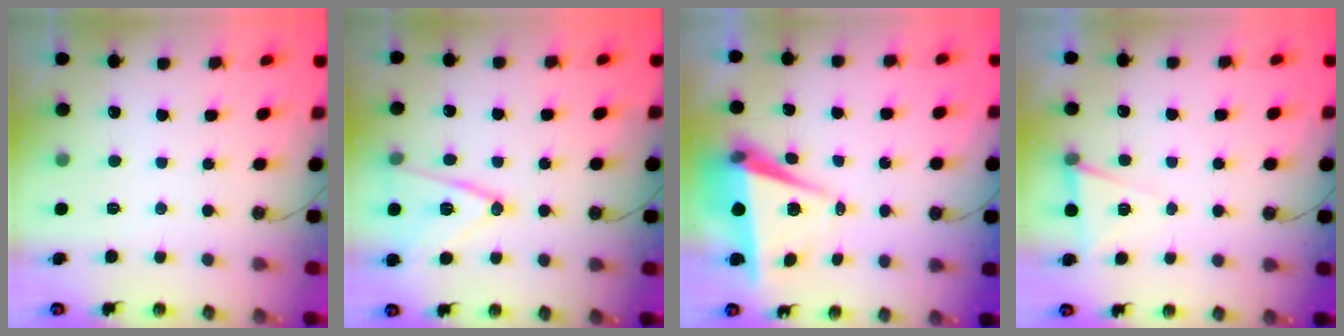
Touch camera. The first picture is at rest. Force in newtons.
{"total": 14.7, "press": 14.3, "slide": 3.4}
{"total": 7.2, "press": 5.7, "slide": 4.4}
{"total": 5.7, "press": 3.5, "slide": 4.5}